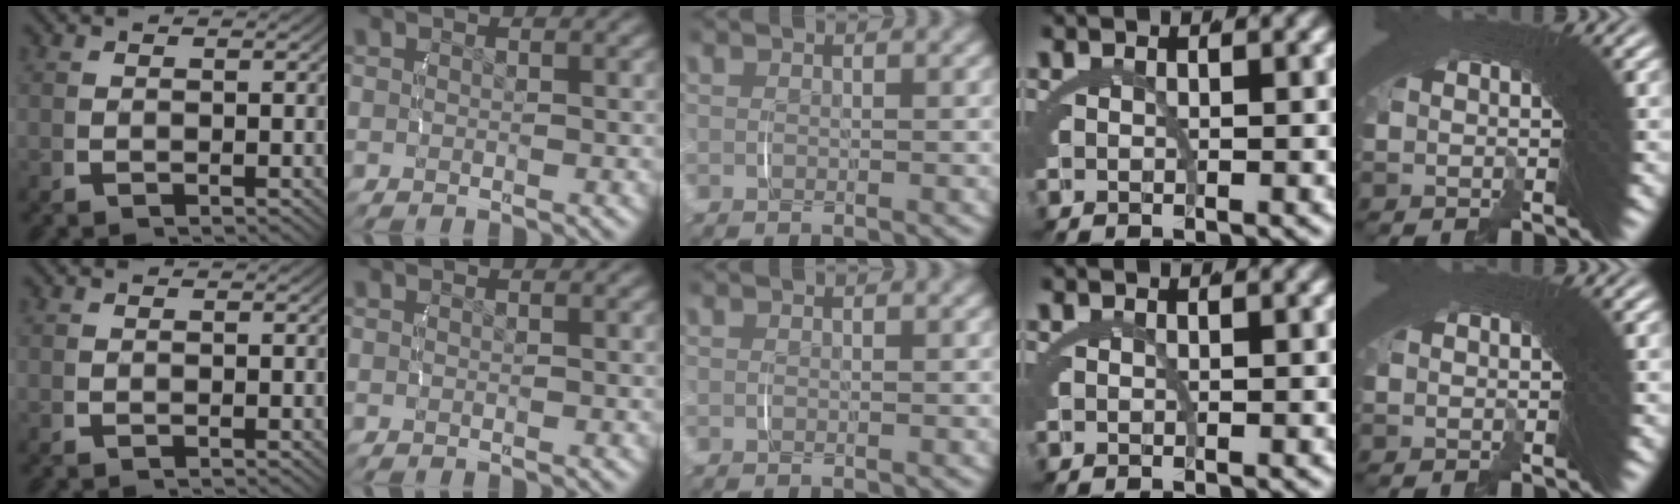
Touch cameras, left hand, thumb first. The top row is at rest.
{}